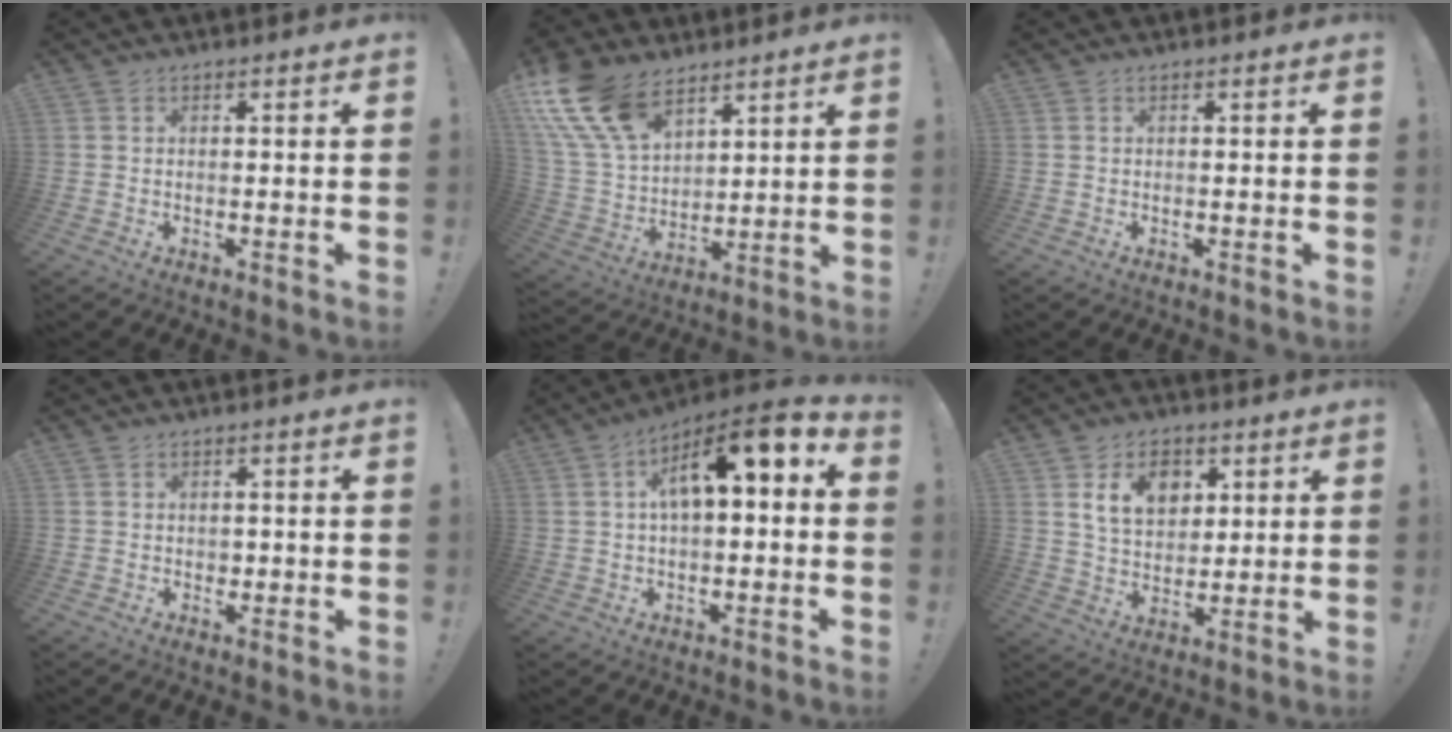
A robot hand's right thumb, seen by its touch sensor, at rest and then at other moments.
{"total": 18.8, "force": [11.7, 10.4, 10.4], "torque": [-0.231, -0.064, 0.222]}
{"total": 0.0}
{"total": 1.4, "force": [-0.2, 1.4, 0.4], "torque": [-0.003, 0.002, -0.005]}
{"total": 11.1, "force": [3.9, 3.9, 9.6], "torque": [-0.154, -0.020, 0.067]}
{"total": 12.2, "force": [5.3, 9.0, 6.2], "torque": [-0.094, -0.015, 0.102]}